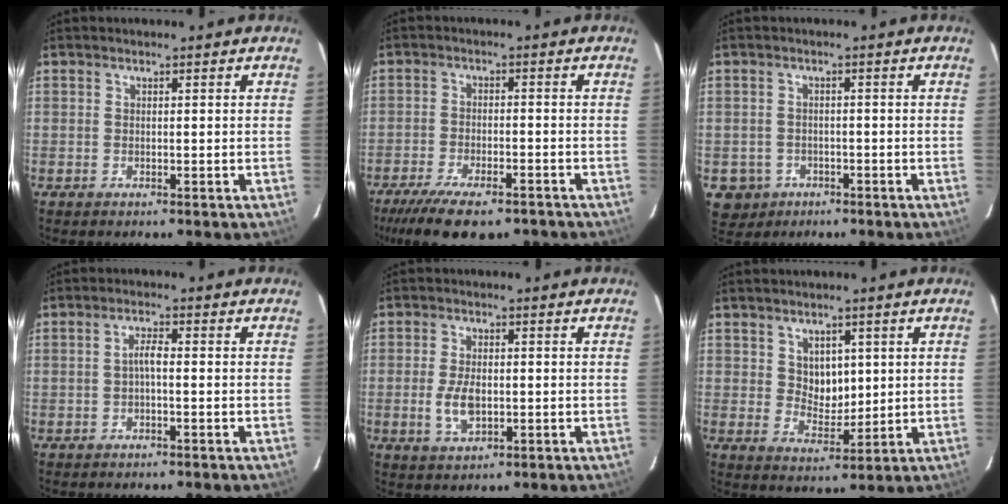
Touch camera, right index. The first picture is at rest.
{"total": 14.4, "force": [-11.0, 4.6, 8.0], "torque": [-0.175, -0.037, -0.173]}
{"total": 5.4, "force": [-2.0, 4.9, 0.9], "torque": [-0.030, 0.014, -0.021]}
{"total": 2.0, "force": [-0.6, 0.4, 1.9], "torque": [-0.037, 0.007, -0.012]}
{"total": 5.5, "force": [-1.0, 2.9, 4.6], "torque": [-0.097, -0.004, -0.016]}
{"total": 5.4, "force": [1.8, 4.2, 2.9], "torque": [-0.043, 0.000, 0.040]}